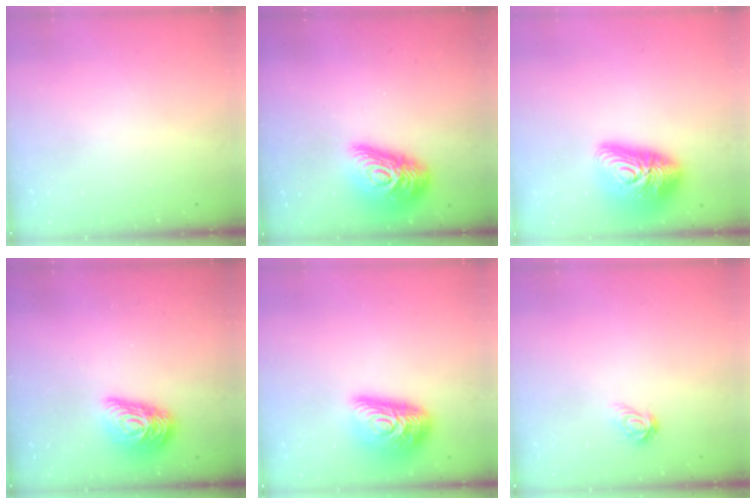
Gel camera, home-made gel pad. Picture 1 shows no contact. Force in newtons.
{"total": 16.4, "press": 16.4, "slide": 0.9}
{"total": 15.9, "press": 15.9, "slide": 1.0}
{"total": 13.1, "press": 13.1, "slide": 0.5}
{"total": 16.1, "press": 16.1, "slide": 1.0}
{"total": 5.7, "press": 5.7, "slide": 0.1}